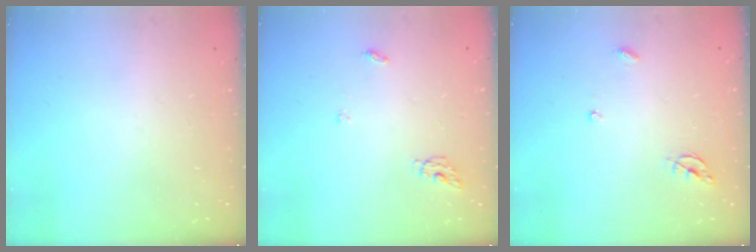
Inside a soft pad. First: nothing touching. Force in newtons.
{"total": 5.0, "press": 5.0, "slide": 0.3}
{"total": 5.5, "press": 5.5, "slide": 0.6}